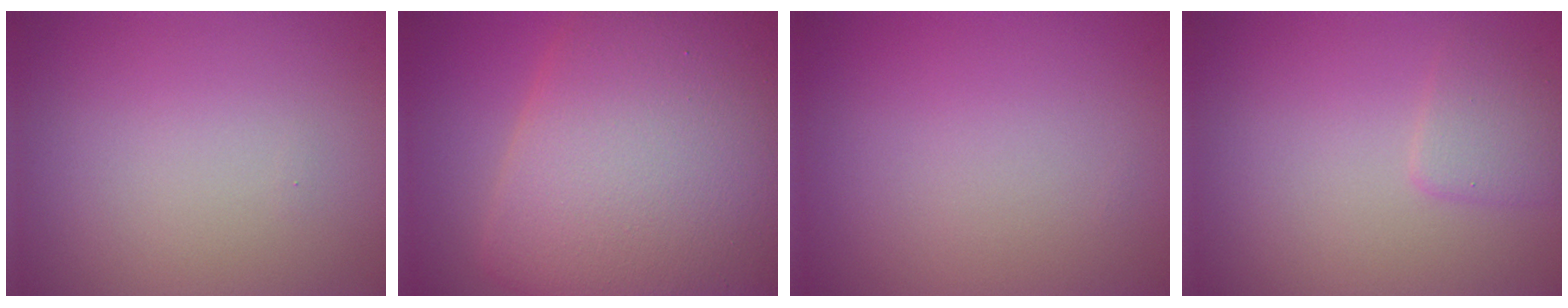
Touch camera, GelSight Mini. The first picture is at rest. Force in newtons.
{"total": 14.8, "press": 14.8, "slide": 0.4}
{"total": 0.0}
{"total": 1.6, "press": 1.6, "slide": 0.0}